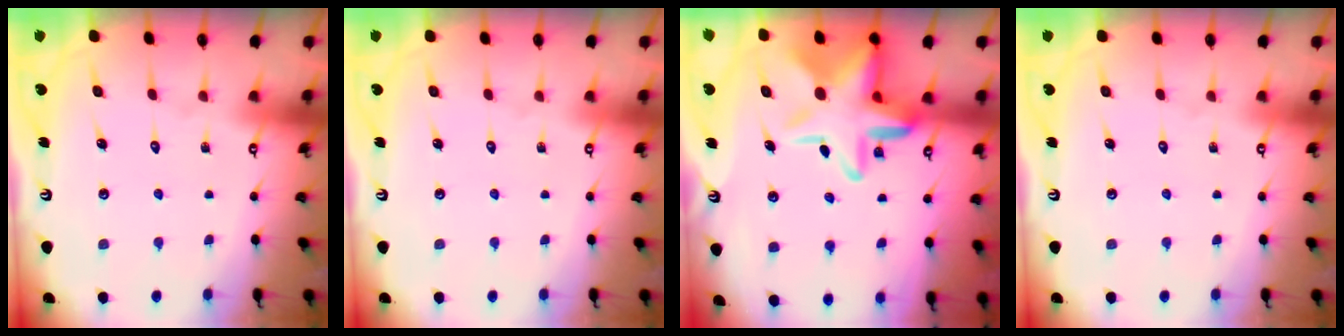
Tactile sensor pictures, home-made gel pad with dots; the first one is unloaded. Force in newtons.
{"total": 0.0}
{"total": 15.9, "press": 15.8, "slide": 2.4}
{"total": 0.0}